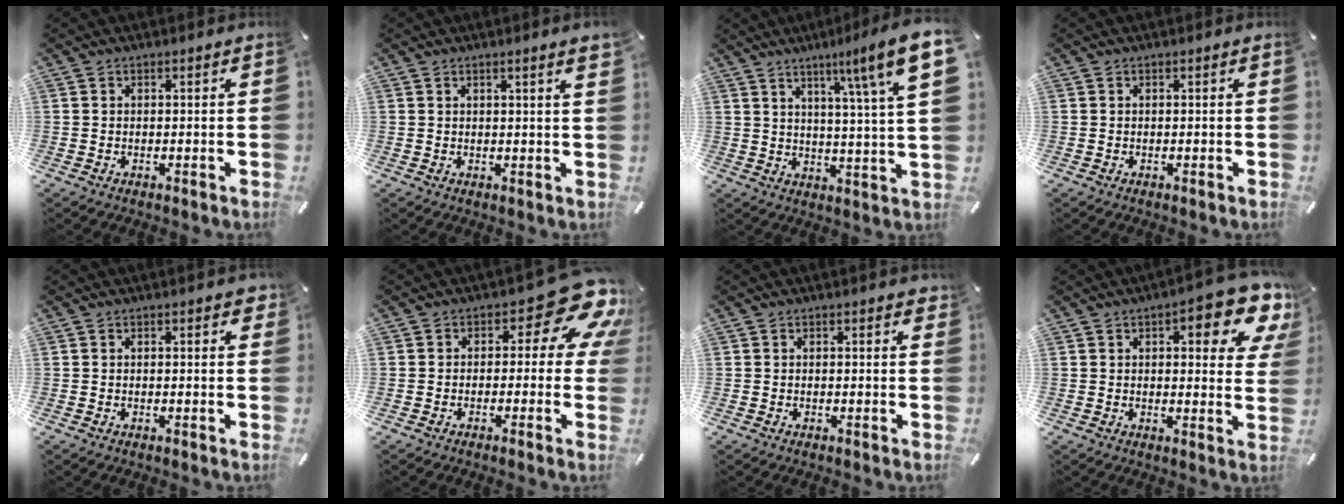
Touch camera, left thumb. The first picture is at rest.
{"total": 2.4, "force": [1.2, 0.0, 2.1], "torque": [-0.040, -0.002, 0.021]}
{"total": 13.0, "force": [7.3, 0.3, 10.8], "torque": [-0.166, -0.049, 0.103]}
{"total": 0.0}
{"total": 1.4, "force": [0.7, 0.5, 1.0], "torque": [-0.007, -0.003, 0.008]}
{"total": 14.6, "force": [5.9, 6.8, 11.4], "torque": [-0.144, -0.036, 0.099]}
{"total": 0.8, "force": [0.4, 0.4, 0.6], "torque": [0.003, -0.004, 0.003]}
{"total": 13.0, "force": [6.9, 4.5, 10.0], "torque": [-0.117, -0.047, 0.109]}